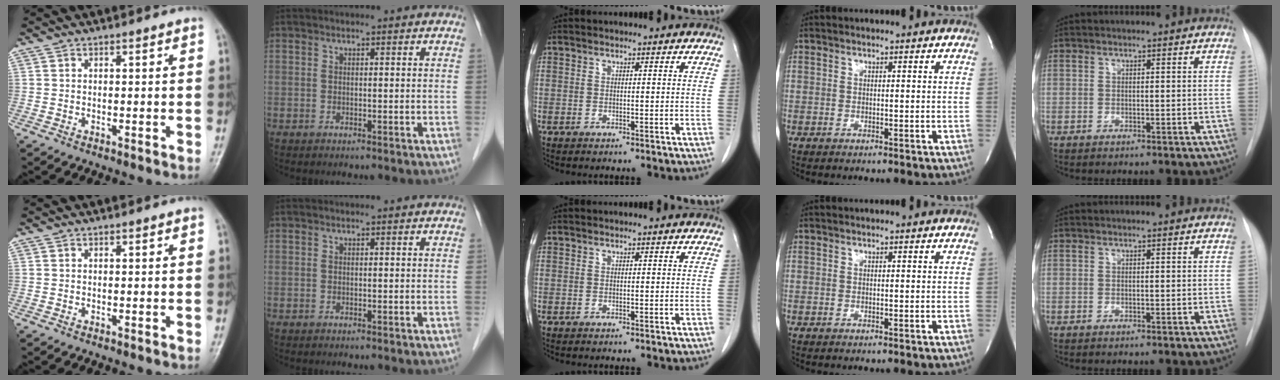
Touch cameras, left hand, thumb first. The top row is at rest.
{}